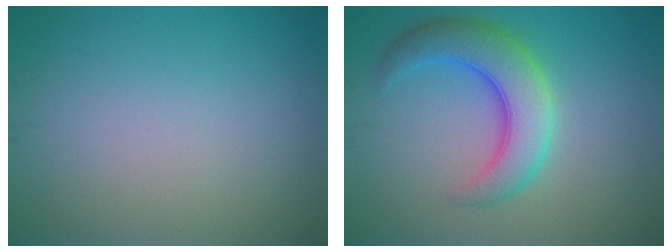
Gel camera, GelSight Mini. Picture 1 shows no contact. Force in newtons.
{"total": 6.1, "press": 6.1, "slide": 0.2}